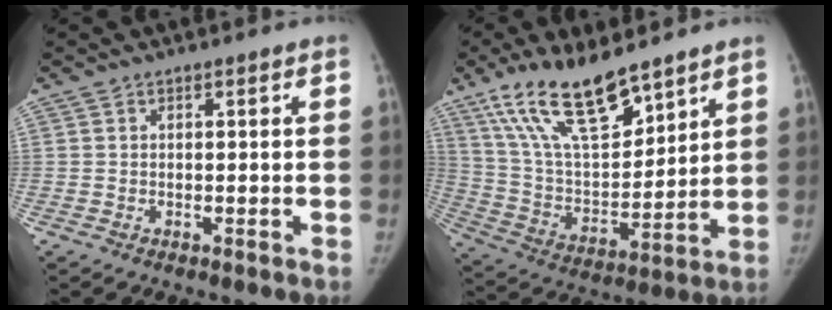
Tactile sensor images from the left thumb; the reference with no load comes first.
{"total": 18.7, "force": [12.9, 6.8, 11.9], "torque": [-0.183, -0.063, 0.249]}